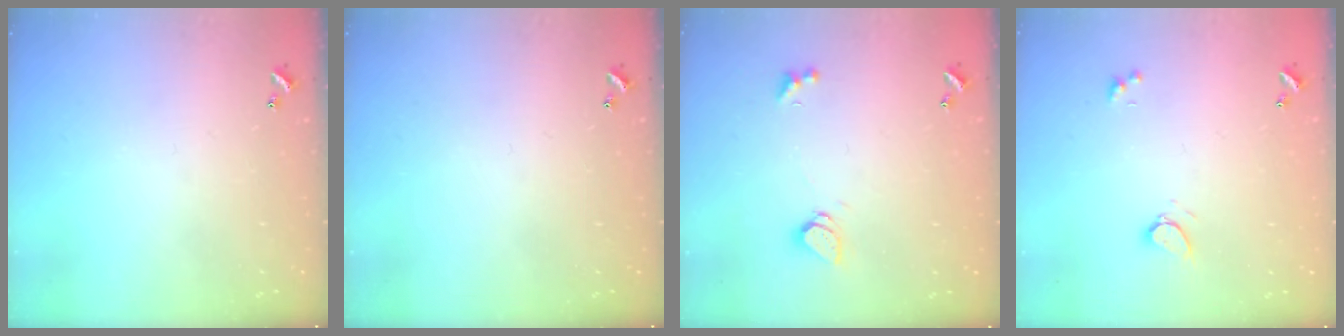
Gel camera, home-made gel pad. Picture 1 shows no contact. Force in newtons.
{"total": 0.0}
{"total": 2.2, "press": 2.2, "slide": 0.5}
{"total": 0.9, "press": 0.8, "slide": 0.5}